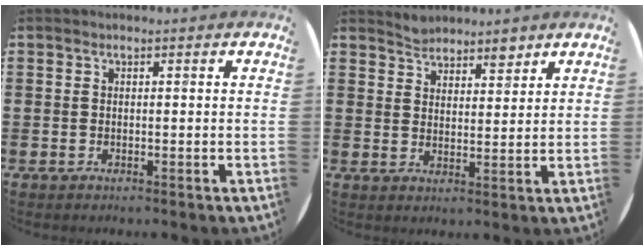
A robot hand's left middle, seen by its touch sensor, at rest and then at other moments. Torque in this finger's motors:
{"motor_torque": [0.45, -0.45, 0.01, 0.02]}